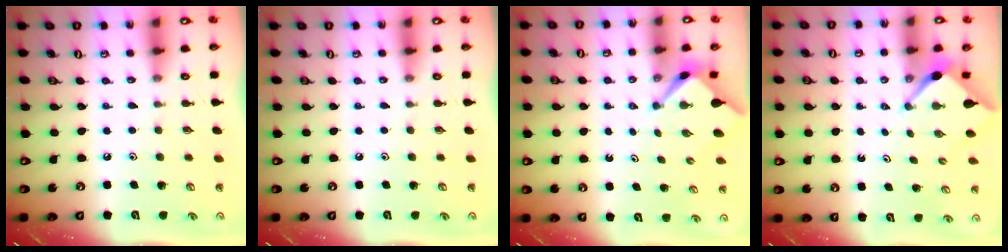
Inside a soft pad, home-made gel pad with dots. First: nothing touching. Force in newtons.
{"total": 0.0}
{"total": 2.3, "press": 2.3, "slide": 0.3}
{"total": 2.4, "press": 2.4, "slide": 0.2}